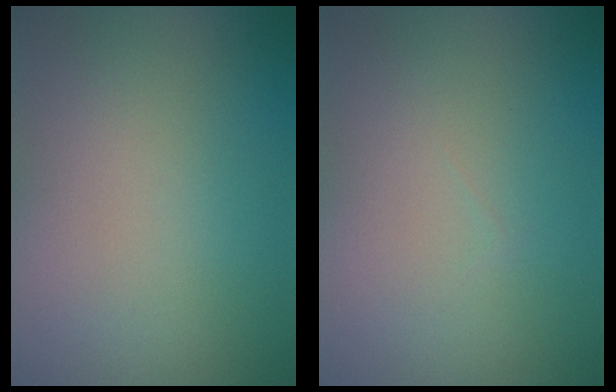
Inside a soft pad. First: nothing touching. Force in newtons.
{"total": 0.0}